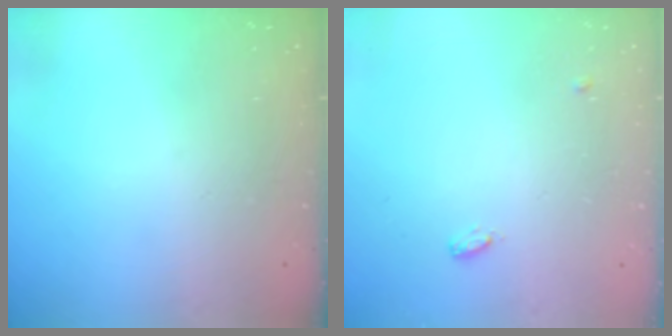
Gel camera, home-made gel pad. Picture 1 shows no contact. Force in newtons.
{"total": 7.9, "press": 4.2, "slide": 6.7}